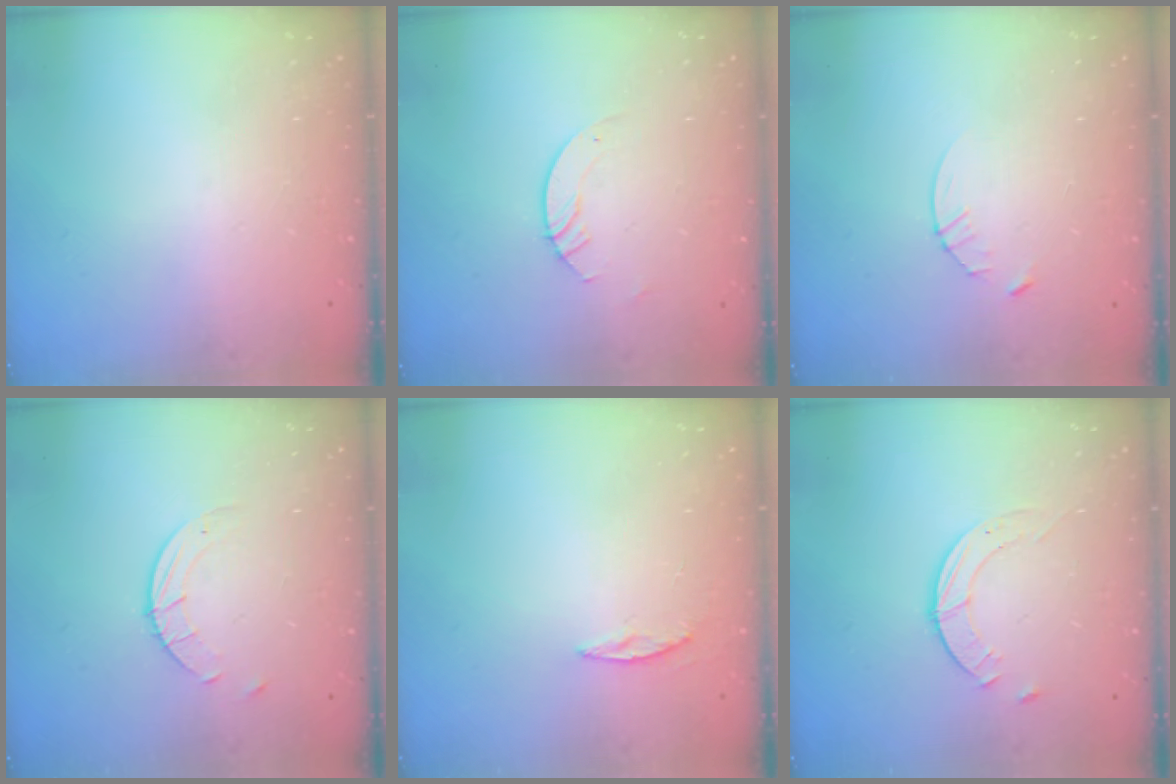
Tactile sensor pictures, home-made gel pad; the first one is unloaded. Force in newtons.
{"total": 2.1, "press": 2.1, "slide": 0.2}
{"total": 3.3, "press": 3.2, "slide": 0.4}
{"total": 4.0, "press": 4.0, "slide": 0.4}
{"total": 3.5, "press": 3.5, "slide": 0.4}
{"total": 2.3, "press": 2.3, "slide": 0.3}